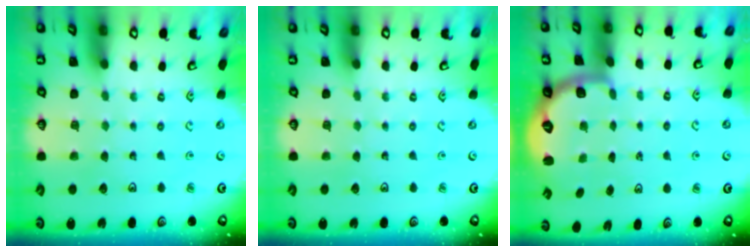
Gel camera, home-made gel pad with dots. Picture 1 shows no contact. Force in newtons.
{"total": 0.0}
{"total": 2.6, "press": 1.6, "slide": 2.1}